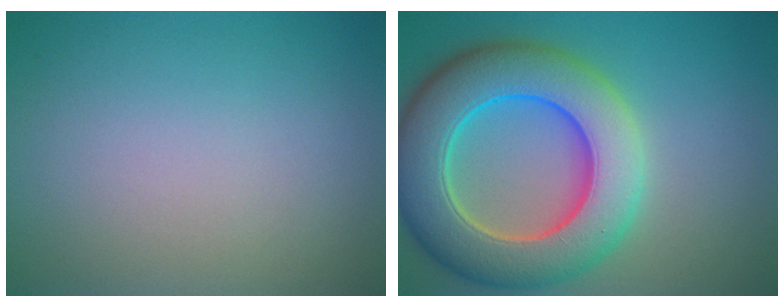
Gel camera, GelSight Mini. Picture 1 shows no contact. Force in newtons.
{"total": 11.3, "press": 11.3, "slide": 0.8}